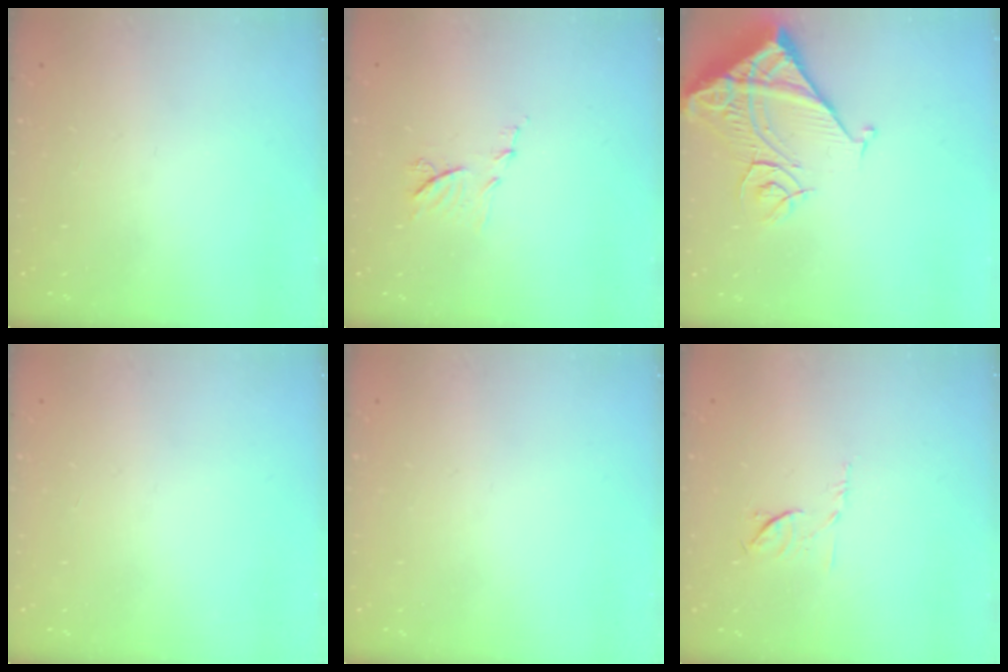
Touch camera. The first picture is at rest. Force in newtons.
{"total": 6.9, "press": 6.9, "slide": 0.5}
{"total": 13.6, "press": 13.6, "slide": 1.6}
{"total": 0.0}
{"total": 0.0}
{"total": 6.7, "press": 6.6, "slide": 1.1}